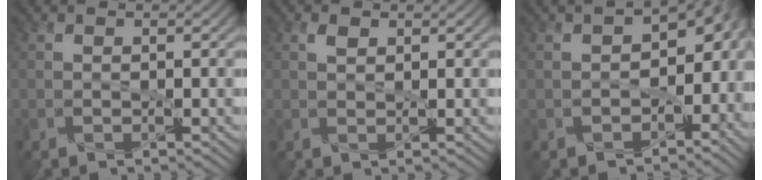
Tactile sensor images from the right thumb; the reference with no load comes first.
{"total": 1.3, "force": [0.7, 0.7, 0.8], "torque": [-0.019, 0.004, 0.015]}
{"total": 9.5, "force": [-2.3, 5.8, 7.1], "torque": [-0.079, -0.022, -0.021]}